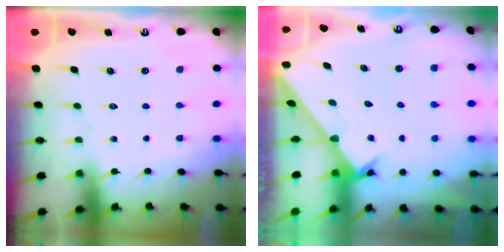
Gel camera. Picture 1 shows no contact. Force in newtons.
{"total": 1.8, "press": 1.8, "slide": 0.1}